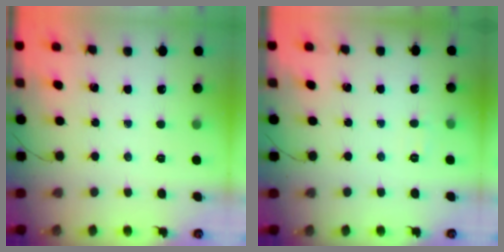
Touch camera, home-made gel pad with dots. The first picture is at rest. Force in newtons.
{"total": 4.1, "press": 4.0, "slide": 1.0}